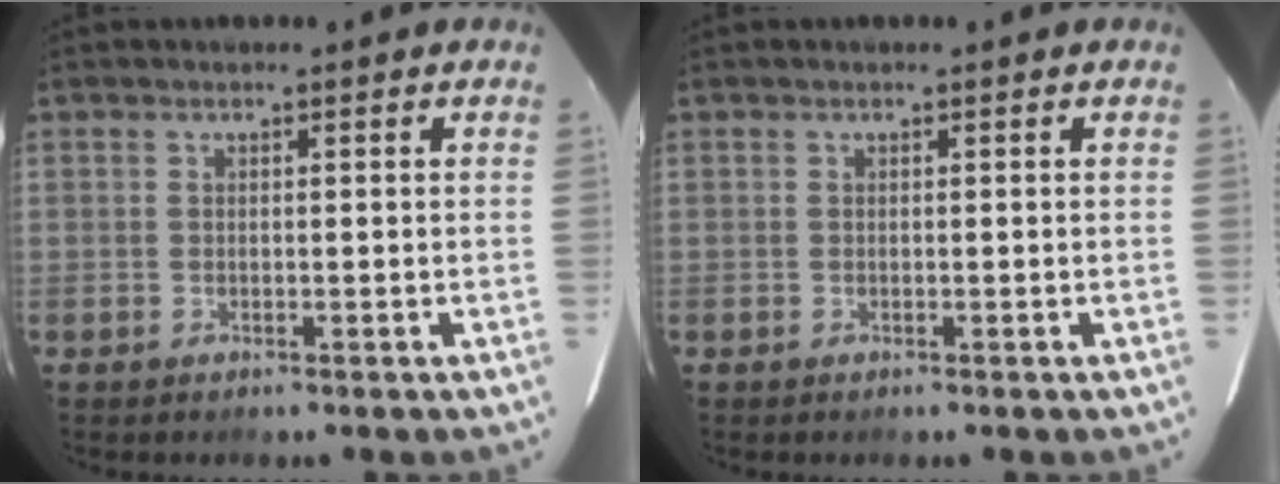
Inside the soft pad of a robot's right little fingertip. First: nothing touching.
{"total": 0.0}